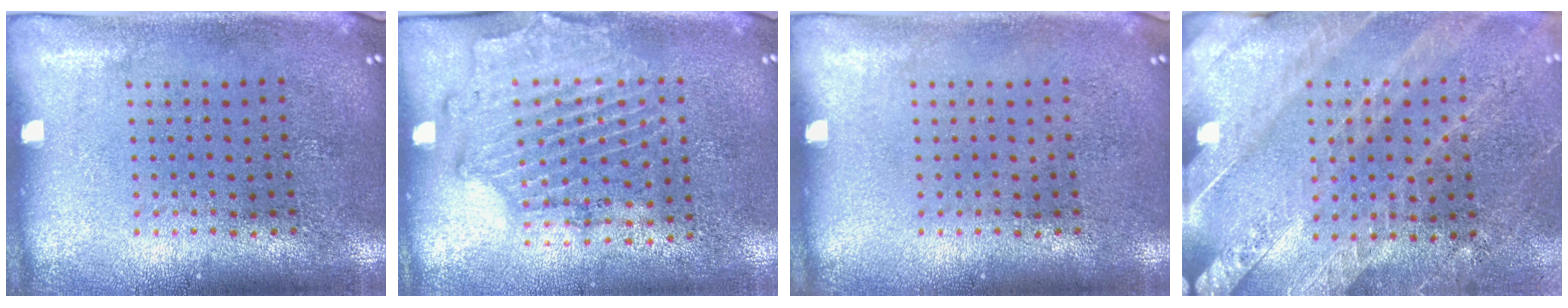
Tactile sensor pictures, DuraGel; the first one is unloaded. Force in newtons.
{"total": 1.7, "press": 1.5, "slide": 0.8}
{"total": 0.0}
{"total": 2.6, "press": 2.6, "slide": 0.4}